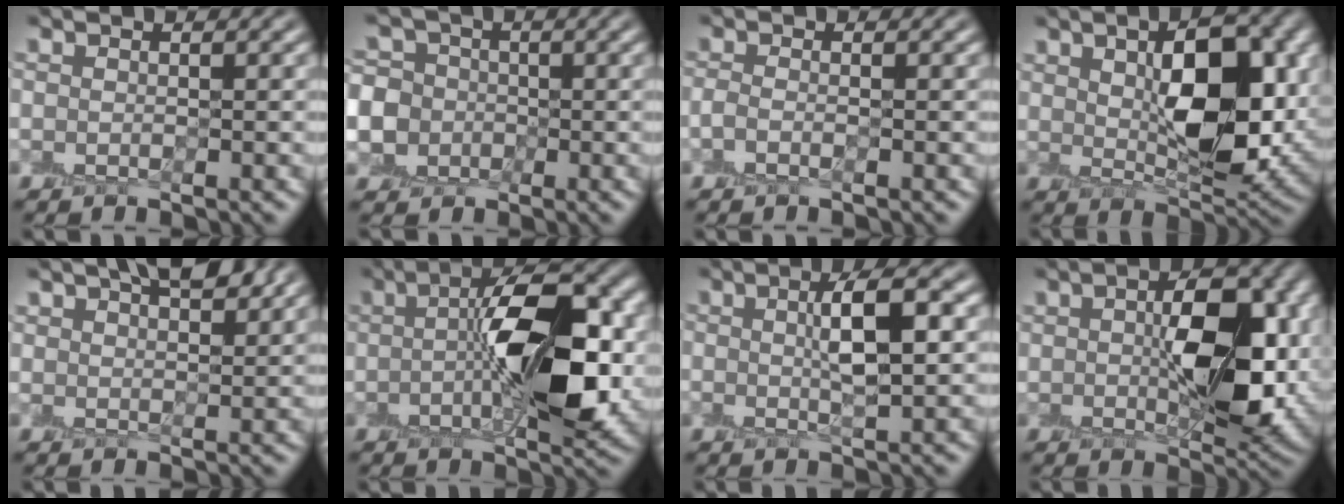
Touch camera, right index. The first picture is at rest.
{"total": 8.5, "force": [-1.9, 8.0, 2.1], "torque": [-0.055, 0.002, -0.079]}
{"total": 0.8, "force": [-0.4, 0.3, 0.6], "torque": [-0.012, -0.003, -0.011]}
{"total": 9.2, "force": [1.8, 4.2, 8.0], "torque": [-0.114, 0.005, 0.038]}
{"total": 4.7, "force": [3.6, 1.5, 2.6], "torque": [-0.014, 0.021, 0.042]}
{"total": 11.1, "force": [-0.1, 4.1, 10.3], "torque": [-0.157, 0.014, -0.003]}
{"total": 4.1, "force": [0.8, 0.9, 4.0], "torque": [-0.065, 0.011, 0.013]}
{"total": 8.8, "force": [0.7, 4.4, 7.6], "torque": [-0.119, 0.005, 0.020]}